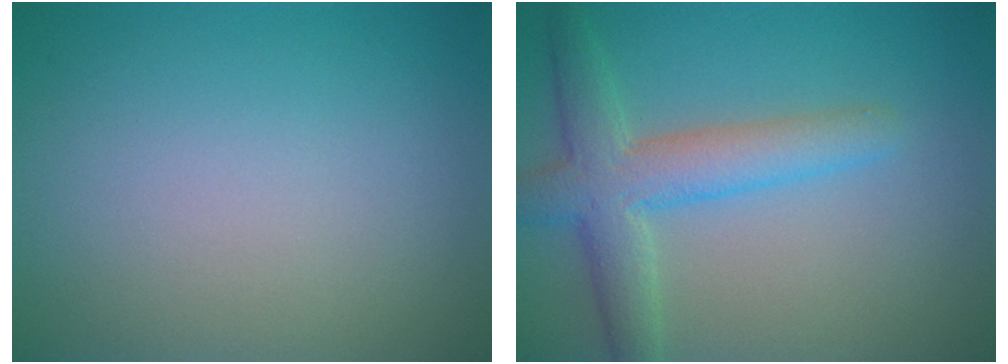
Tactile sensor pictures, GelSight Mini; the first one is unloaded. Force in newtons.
{"total": 5.1, "press": 5.1, "slide": 0.2}